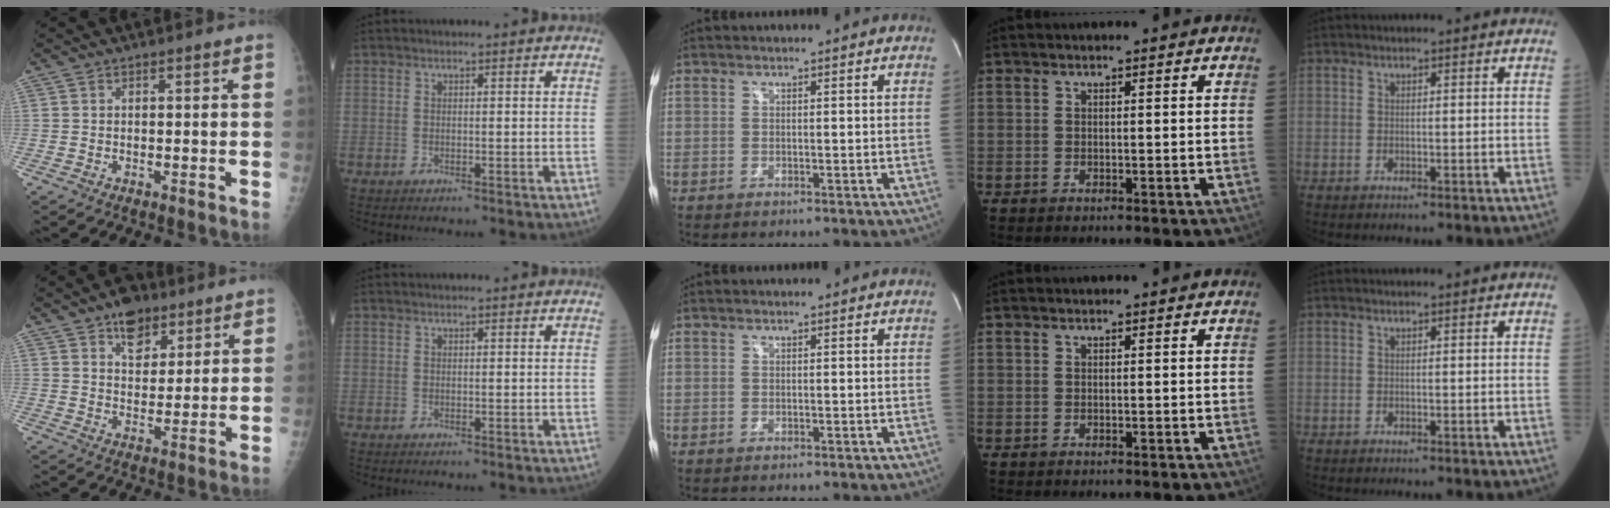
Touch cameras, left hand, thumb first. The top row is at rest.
{"thumb": {"total": 8.3, "force": [5.2, 4.9, 4.2], "torque": [-0.033, -0.026, 0.081]}}